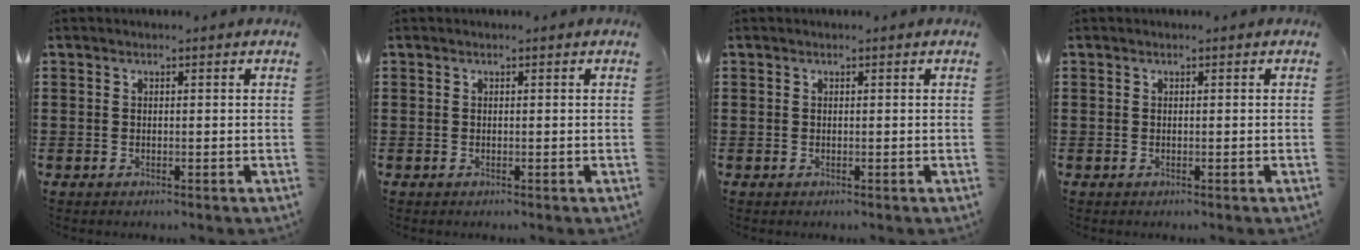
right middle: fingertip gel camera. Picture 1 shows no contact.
{"total": 0.0}
{"total": 0.0}
{"total": 0.0}